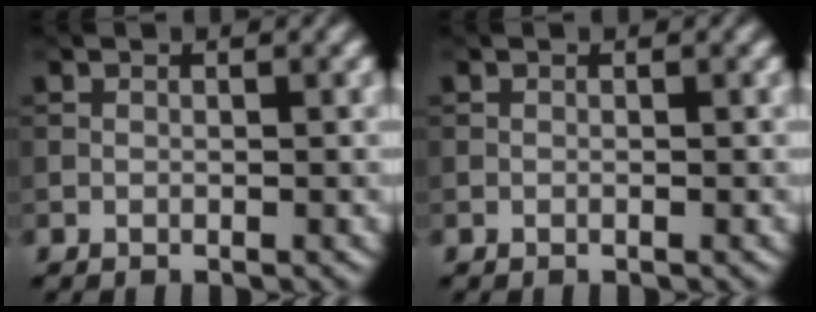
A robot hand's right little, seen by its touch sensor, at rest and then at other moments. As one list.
[{"total": 0.0}]